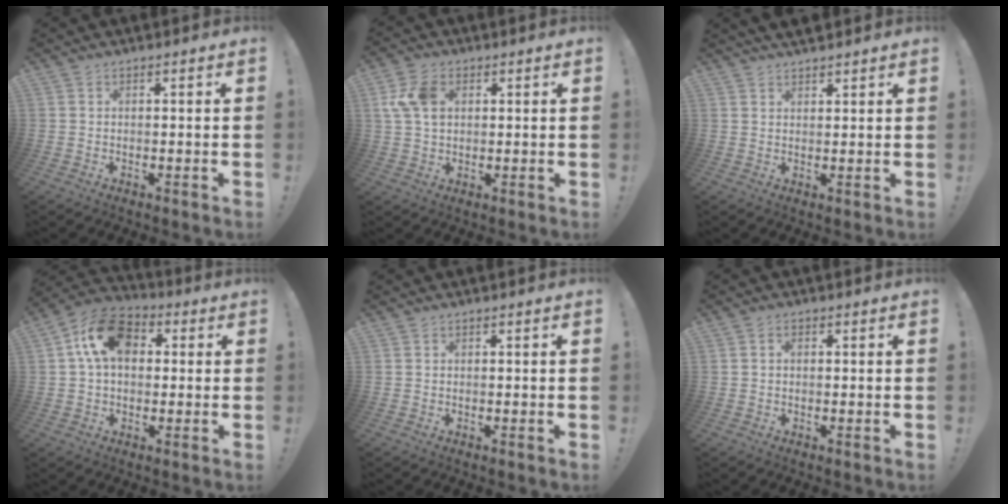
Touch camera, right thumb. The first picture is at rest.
{"total": 7.5, "force": [2.0, 5.3, 4.9], "torque": [-0.093, 0.007, 0.038]}
{"total": 3.1, "force": [2.8, 0.9, 1.0], "torque": [-0.015, -0.014, 0.051]}
{"total": 14.7, "force": [3.7, 10.0, 10.0], "torque": [-0.155, 0.009, 0.068]}
{"total": 0.0}
{"total": 0.9, "force": [-0.1, 0.7, 0.6], "torque": [-0.005, -0.001, -0.003]}